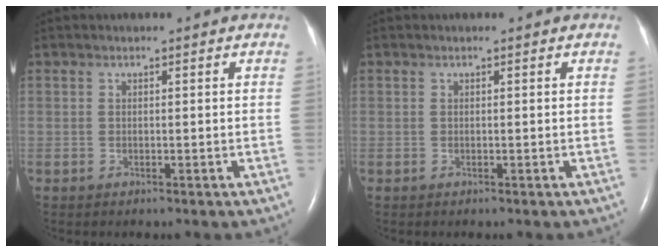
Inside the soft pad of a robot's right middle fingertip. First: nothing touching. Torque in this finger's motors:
{"motor_torque": [0.00, 0.00, -0.08, -0.08]}